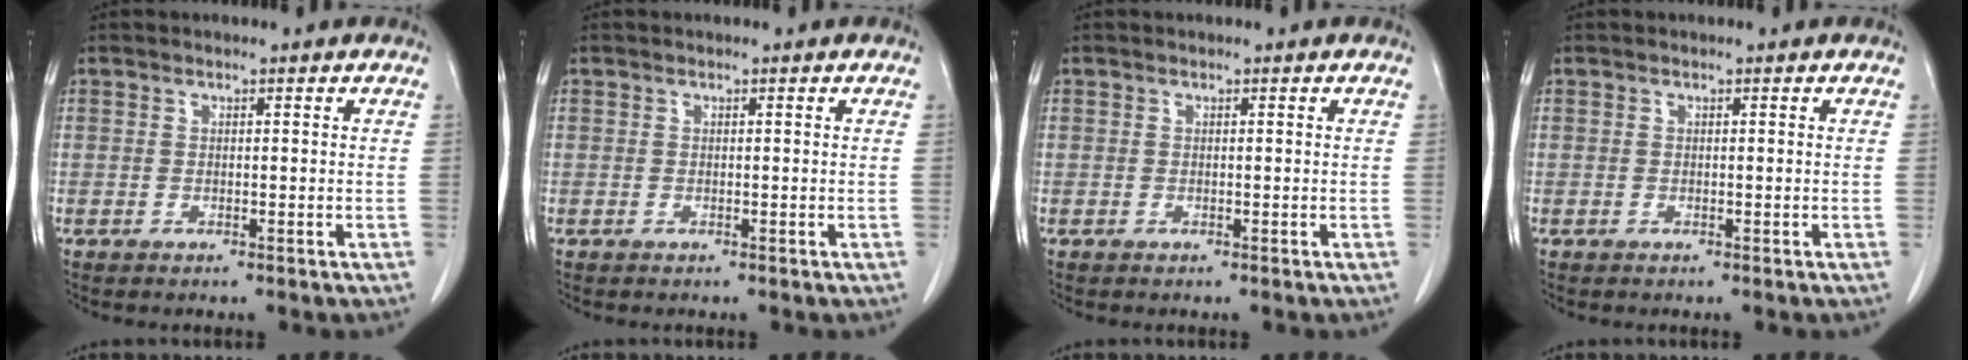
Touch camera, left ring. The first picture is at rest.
{"total": 0.0}
{"total": 0.0}
{"total": 0.0}